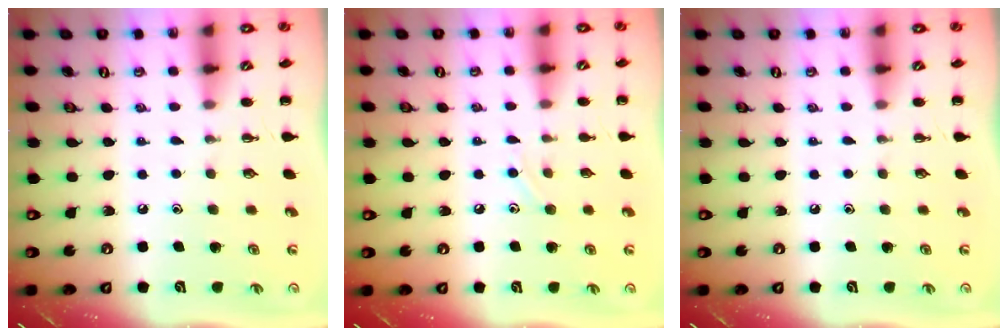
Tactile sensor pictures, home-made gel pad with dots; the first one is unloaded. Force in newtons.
{"total": 6.3, "press": 6.1, "slide": 1.6}
{"total": 0.0}